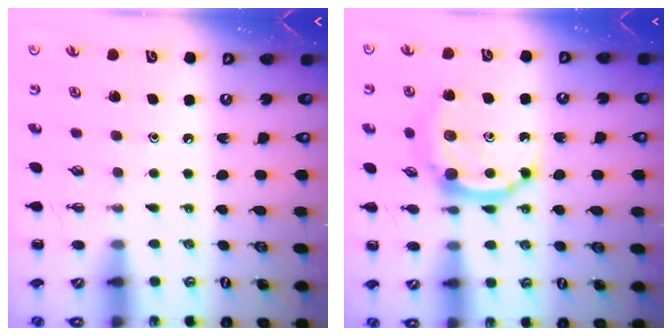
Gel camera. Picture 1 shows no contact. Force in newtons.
{"total": 9.9, "press": 9.9, "slide": 0.9}